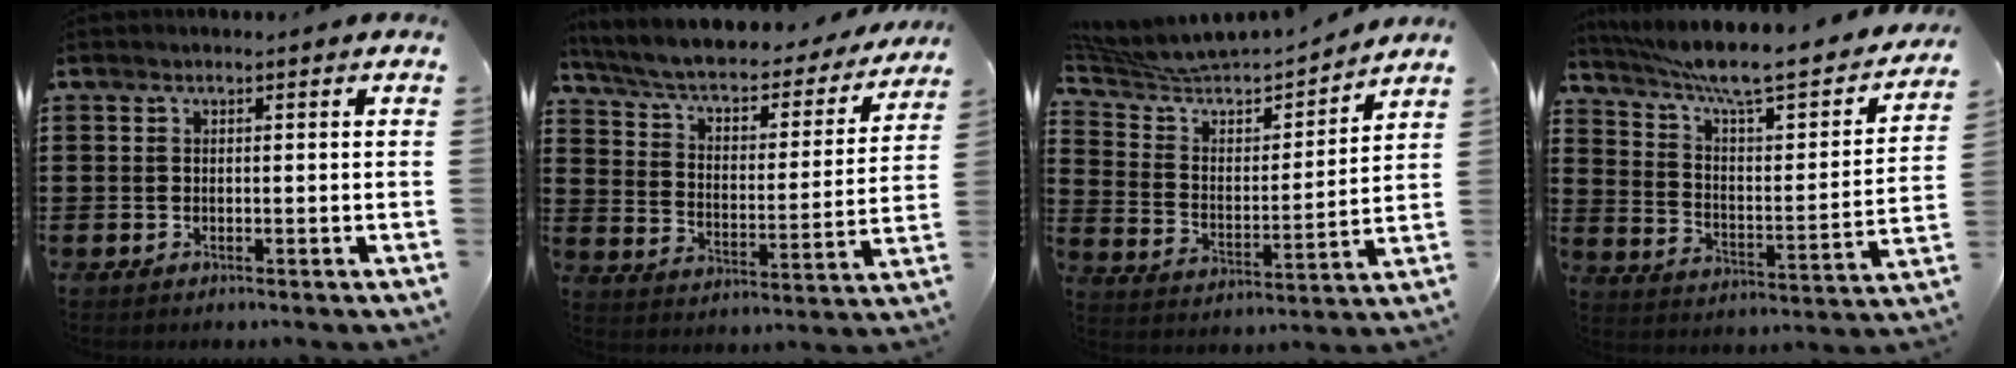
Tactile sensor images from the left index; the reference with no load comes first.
{"total": 4.9, "force": [3.8, 1.4, 2.7], "torque": [-0.070, -0.032, 0.057]}
{"total": 5.4, "force": [4.8, 1.8, 1.7], "torque": [-0.064, -0.038, 0.075]}
{"total": 8.3, "force": [6.6, 0.4, 5.0], "torque": [-0.115, -0.057, 0.104]}